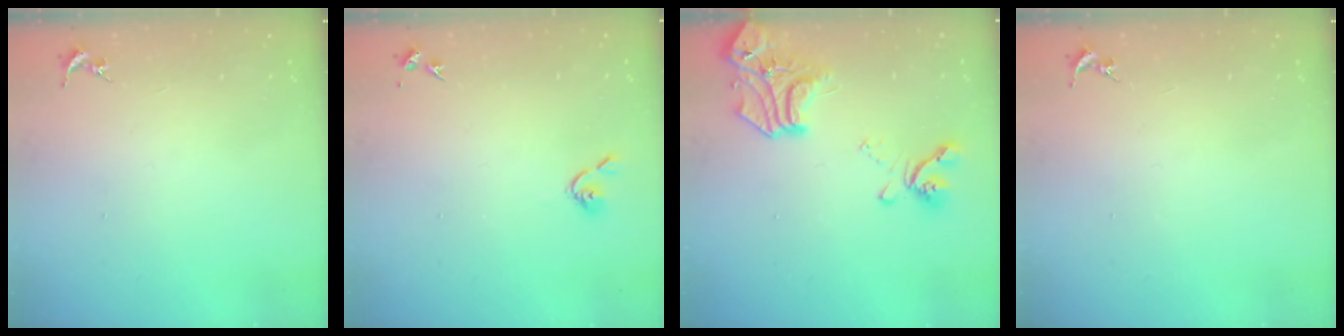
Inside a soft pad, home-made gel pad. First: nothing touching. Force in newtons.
{"total": 3.4, "press": 3.4, "slide": 0.6}
{"total": 17.9, "press": 17.9, "slide": 0.9}
{"total": 0.0}